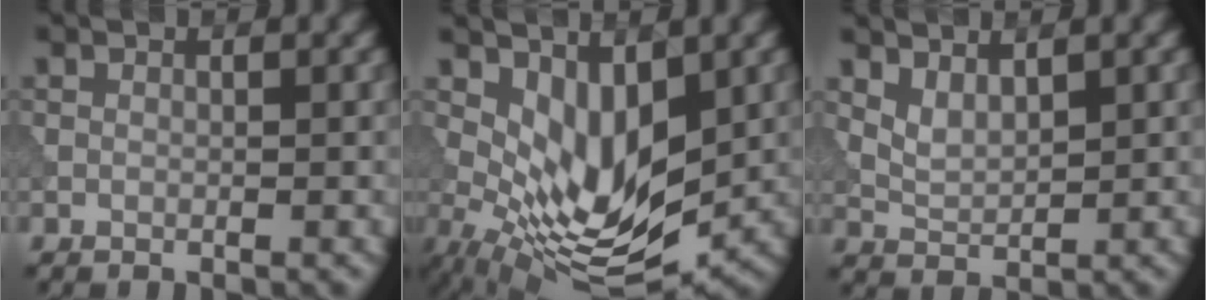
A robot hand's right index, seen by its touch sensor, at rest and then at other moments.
{"total": 7.7, "force": [1.0, 3.9, 6.6], "torque": [-0.122, -0.019, 0.022]}
{"total": 2.1, "force": [1.5, 0.9, 1.1], "torque": [-0.027, -0.005, 0.035]}